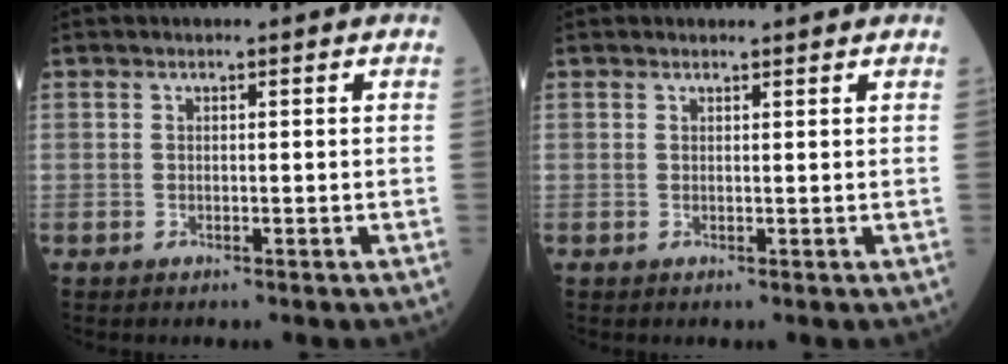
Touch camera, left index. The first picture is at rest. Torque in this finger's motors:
{"motor_torque": [-0.01, -0.44, -0.34, -0.01]}